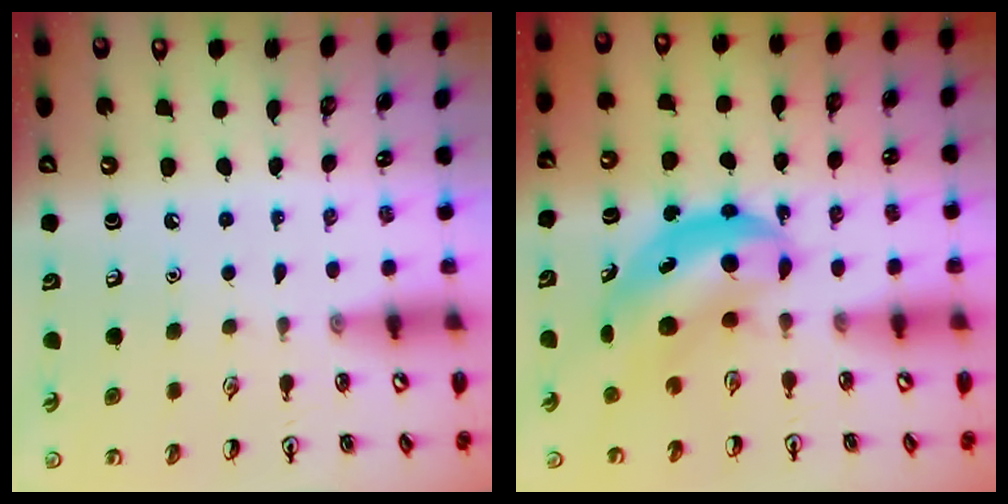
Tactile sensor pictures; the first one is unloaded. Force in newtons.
{"total": 6.1, "press": 5.9, "slide": 1.6}